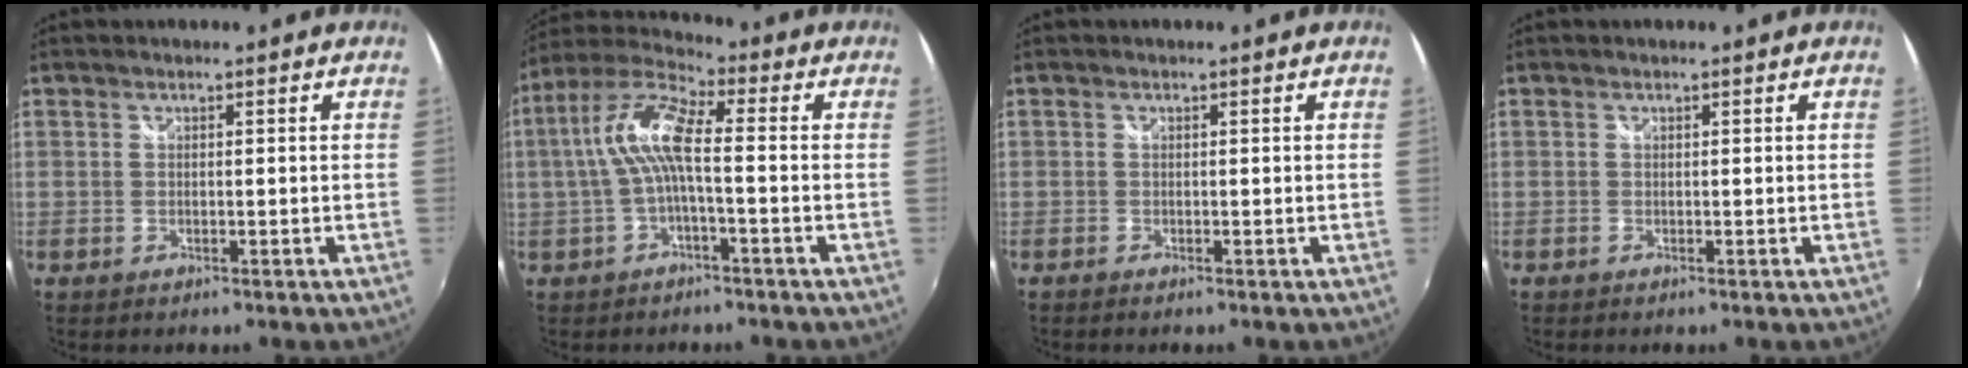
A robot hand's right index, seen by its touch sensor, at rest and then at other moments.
{"total": 9.3, "force": [-0.5, 2.1, 9.0], "torque": [-0.191, 0.019, -0.012]}
{"total": 0.6, "force": [-0.5, 0.3, 0.2], "torque": [-0.006, -0.003, -0.012]}
{"total": 0.0}